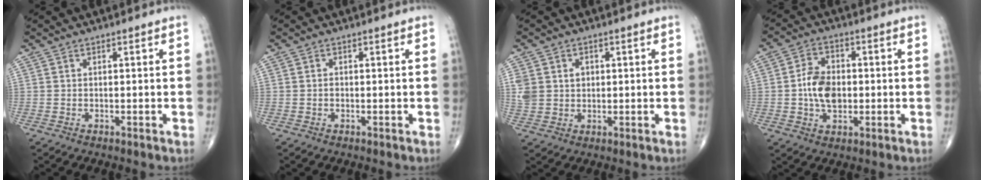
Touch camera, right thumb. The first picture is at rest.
{"total": 0.7, "force": [-0.2, 0.5, 0.4], "torque": [-0.006, 0.001, -0.004]}
{"total": 8.1, "force": [1.7, 6.8, 4.0], "torque": [-0.091, 0.005, 0.042]}
{"total": 8.2, "force": [-0.5, 5.4, 6.1], "torque": [-0.097, 0.008, -0.013]}